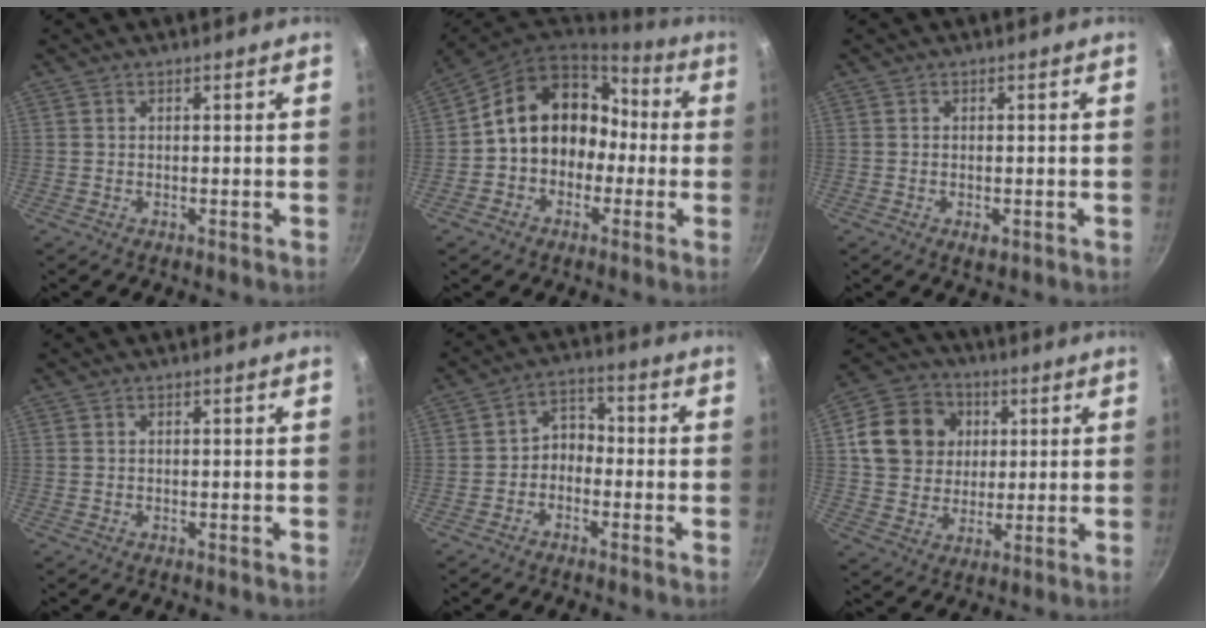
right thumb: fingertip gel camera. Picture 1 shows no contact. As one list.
[{"total": 15.4, "force": [-0.9, 12.7, 8.6], "torque": [-0.092, 0.066, -0.021]}, {"total": 1.9, "force": [-0.6, 1.0, 1.5], "torque": [-0.027, -0.004, -0.008]}, {"total": 0.0}, {"total": 4.6, "force": [-1.7, 3.5, 2.5], "torque": [-0.019, 0.035, -0.041]}, {"total": 13.5, "force": [3.1, 11.7, 5.9], "torque": [-0.081, 0.011, 0.049]}]